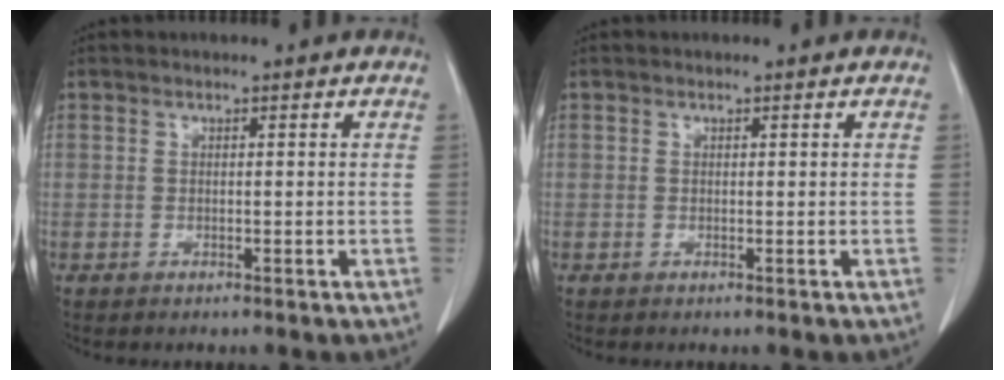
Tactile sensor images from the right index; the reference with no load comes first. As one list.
[{"total": 0.0}]